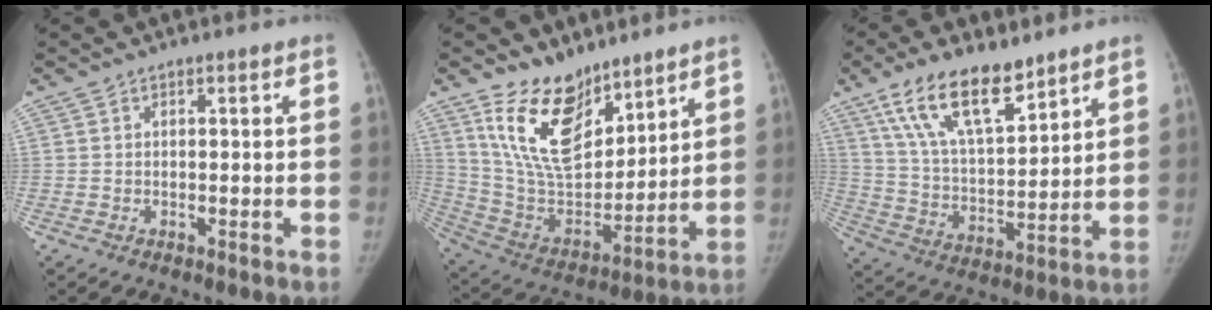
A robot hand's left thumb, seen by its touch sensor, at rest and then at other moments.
{"total": 17.6, "force": [12.1, 8.6, 9.4], "torque": [-0.121, -0.078, 0.243]}
{"total": 16.0, "force": [10.7, 6.2, 10.2], "torque": [-0.154, -0.051, 0.205]}